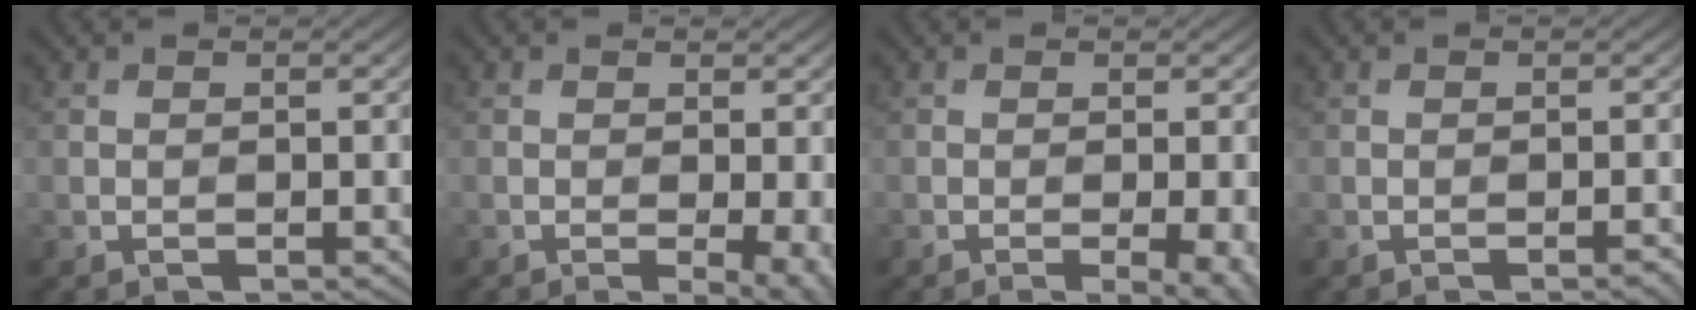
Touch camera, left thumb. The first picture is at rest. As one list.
[{"total": 3.4, "force": [-0.7, 0.8, 3.3], "torque": [-0.050, -0.008, -0.010]}, {"total": 3.9, "force": [-1.2, 0.8, 3.6], "torque": [-0.054, -0.004, -0.014]}, {"total": 1.0, "force": [-0.6, 0.1, 0.8], "torque": [-0.011, 0.002, -0.010]}]